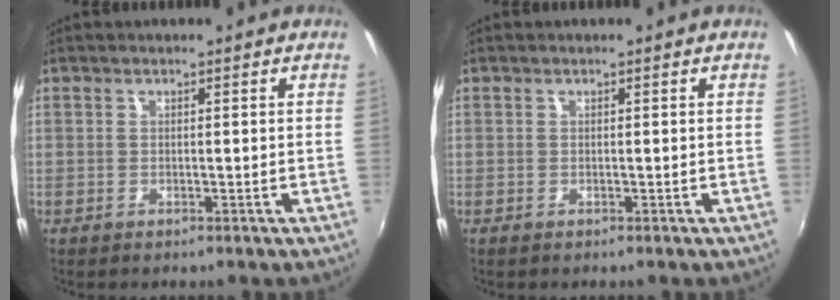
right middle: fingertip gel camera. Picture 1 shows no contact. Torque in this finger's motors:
{"motor_torque": [0.00, 0.00, -0.01, 0.00]}